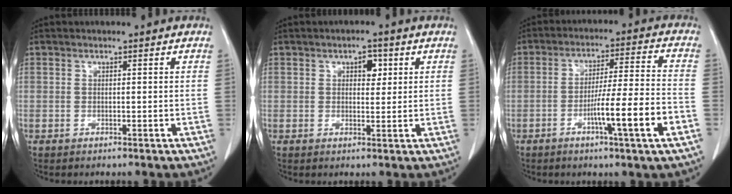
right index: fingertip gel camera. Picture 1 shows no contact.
{"total": 2.8, "force": [1.1, 1.6, 2.1], "torque": [-0.026, 0.004, 0.015]}
{"total": 11.4, "force": [-4.4, -0.7, 10.5], "torque": [-0.172, -0.002, -0.072]}